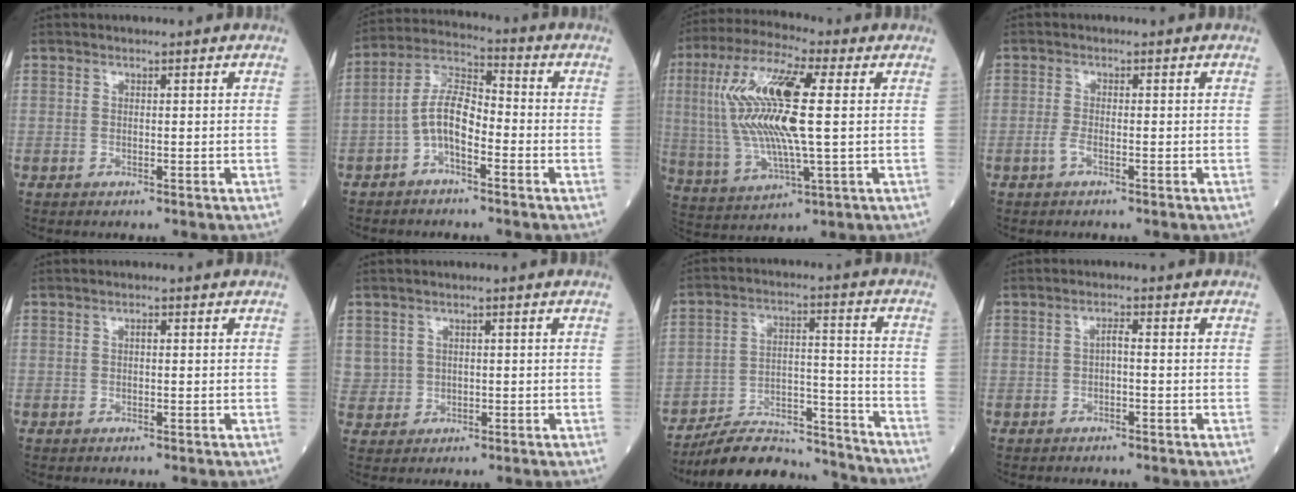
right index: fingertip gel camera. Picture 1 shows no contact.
{"total": 7.0, "force": [-2.4, 2.7, 6.0], "torque": [-0.125, 0.020, -0.048]}
{"total": 17.1, "force": [2.4, 3.0, 16.7], "torque": [-0.359, 0.011, 0.043]}
{"total": 1.4, "force": [-0.8, 0.3, 1.2], "torque": [-0.029, 0.000, -0.018]}
{"total": 0.6, "force": [0.0, 0.2, 0.5], "torque": [-0.009, 0.002, -0.001]}
{"total": 3.2, "force": [0.9, 3.1, 0.2], "torque": [0.005, 0.003, 0.022]}
{"total": 14.8, "force": [-14.2, 2.8, 3.1], "torque": [-0.039, 0.038, -0.225]}
{"total": 1.3, "force": [-0.3, 0.2, 1.2], "torque": [-0.021, 0.004, -0.007]}